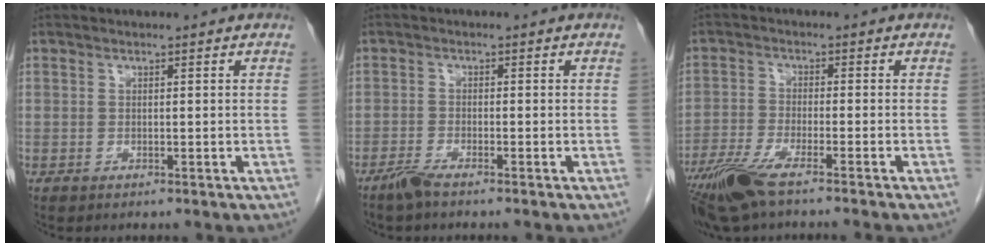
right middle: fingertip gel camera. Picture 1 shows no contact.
{"total": 2.3, "force": [-2.0, -0.1, 1.2], "torque": [-0.034, -0.005, -0.044]}
{"total": 8.5, "force": [-6.4, 0.2, 5.6], "torque": [-0.108, -0.021, -0.119]}